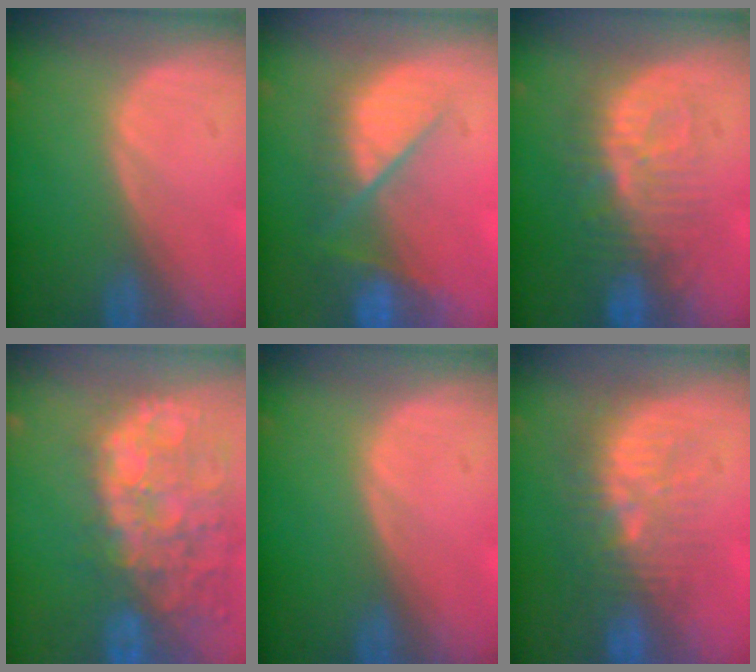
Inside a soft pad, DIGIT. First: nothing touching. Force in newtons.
{"total": 9.7, "press": 8.3, "slide": 5.1}
{"total": 9.4, "press": 8.8, "slide": 3.3}
{"total": 14.2, "press": 11.6, "slide": 8.1}
{"total": 0.0}
{"total": 9.2, "press": 8.8, "slide": 2.9}